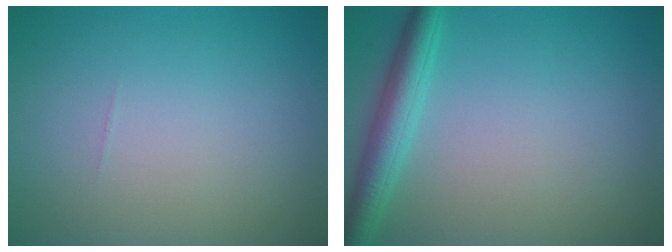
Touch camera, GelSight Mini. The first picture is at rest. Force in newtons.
{"total": 3.6, "press": 3.6, "slide": 0.1}